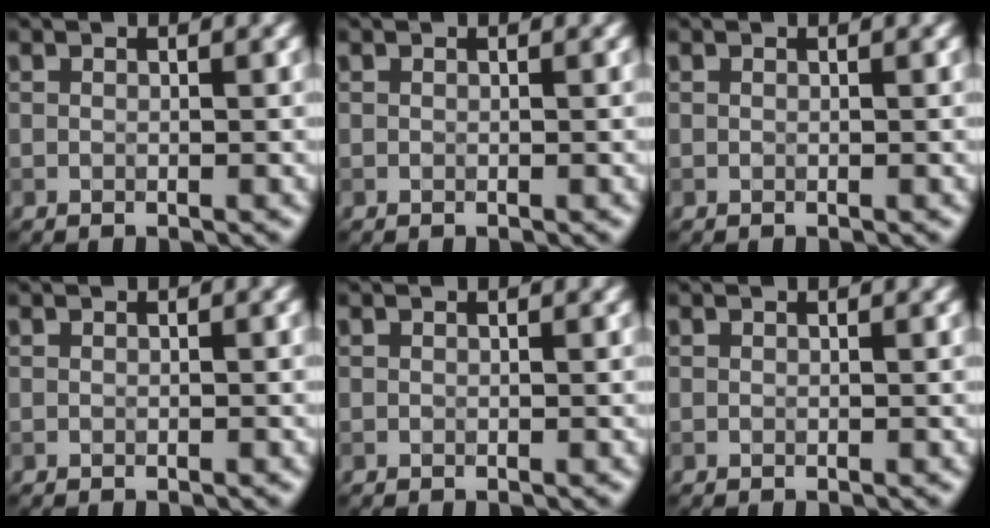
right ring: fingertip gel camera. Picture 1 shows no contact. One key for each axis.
{"total": 0.0}
{"total": 0.0}
{"total": 0.0}
{"total": 0.0}
{"total": 0.0}